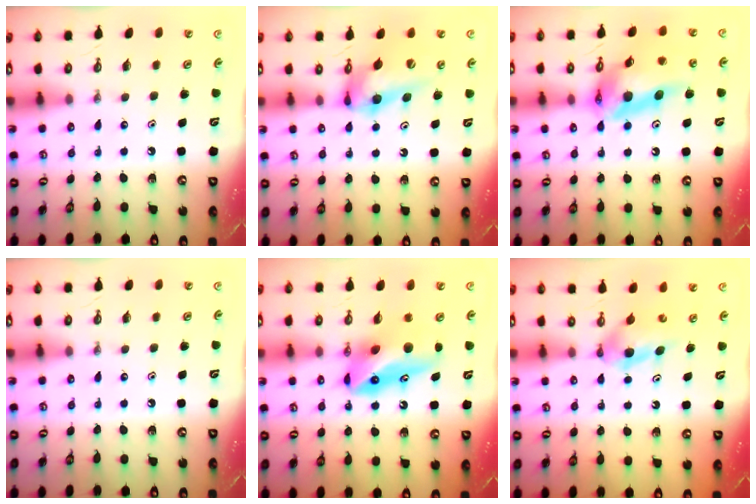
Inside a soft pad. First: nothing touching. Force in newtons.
{"total": 11.0, "press": 10.9, "slide": 1.1}
{"total": 16.2, "press": 16.1, "slide": 1.7}
{"total": 0.0}
{"total": 10.3, "press": 9.6, "slide": 3.7}
{"total": 4.3, "press": 4.2, "slide": 0.8}